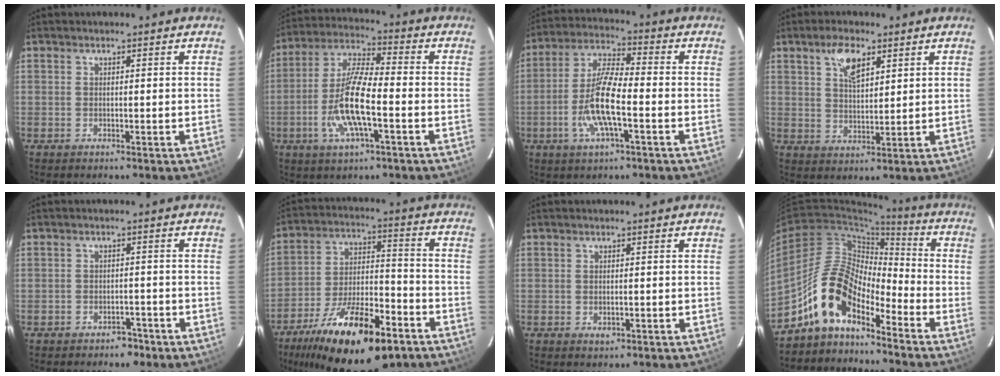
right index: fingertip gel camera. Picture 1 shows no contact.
{"total": 12.3, "force": [-3.7, 2.8, 11.4], "torque": [-0.239, -0.003, -0.074]}
{"total": 10.9, "force": [-3.3, 2.4, 10.1], "torque": [-0.210, -0.002, -0.066]}
{"total": 6.2, "force": [3.4, 2.6, 4.4], "torque": [-0.080, 0.008, 0.064]}
{"total": 3.5, "force": [-2.6, 2.1, 0.8], "torque": [-0.017, 0.014, -0.026]}
{"total": 23.7, "force": [-15.6, 8.2, 15.8], "torque": [-0.283, -0.020, -0.244]}
{"total": 1.4, "force": [-0.4, 1.0, 1.0], "torque": [-0.016, 0.000, -0.005]}
{"total": 11.9, "force": [-8.7, 4.6, 6.6], "torque": [-0.126, 0.023, -0.177]}